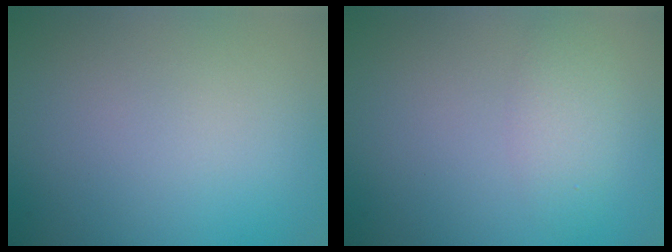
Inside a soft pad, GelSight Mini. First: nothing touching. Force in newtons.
{"total": 2.1, "press": 2.1, "slide": 0.1}